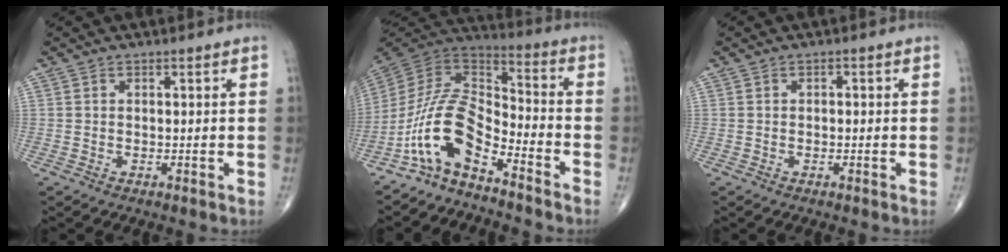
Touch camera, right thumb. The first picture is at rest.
{"total": 13.0, "force": [-8.2, 5.4, 8.5], "torque": [-0.154, 0.089, -0.166]}
{"total": 0.5, "force": [-0.1, 0.4, 0.4], "torque": [0.000, 0.002, -0.004]}